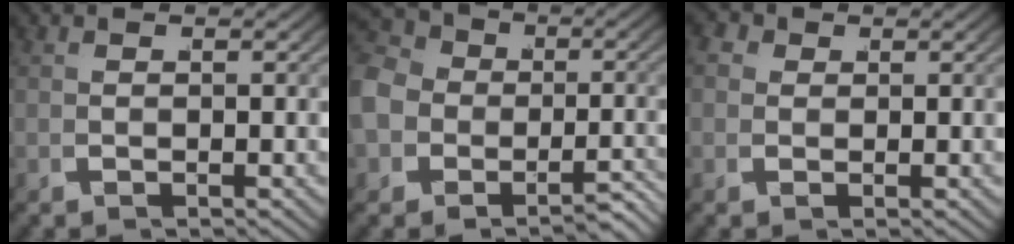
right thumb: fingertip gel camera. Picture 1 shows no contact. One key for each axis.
{"total": 9.4, "fx": -1.7, "fy": 7.9, "fz": 4.8, "tx": -0.102, "ty": -0.018, "tz": -0.033}
{"total": 2.3, "fx": 0.6, "fy": 2.0, "fz": 1.0, "tx": -0.021, "ty": -0.004, "tz": 0.006}